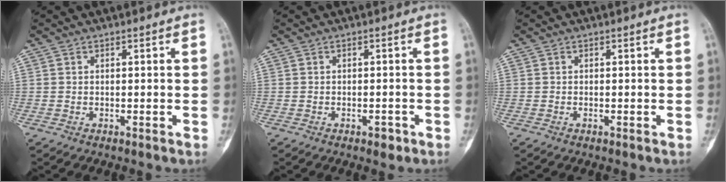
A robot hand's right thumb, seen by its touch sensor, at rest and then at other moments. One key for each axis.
{"total": 1.7, "fx": -0.9, "fy": 1.0, "fz": 1.1, "tx": -0.011, "ty": 0.006, "tz": -0.010}
{"total": 0.0}